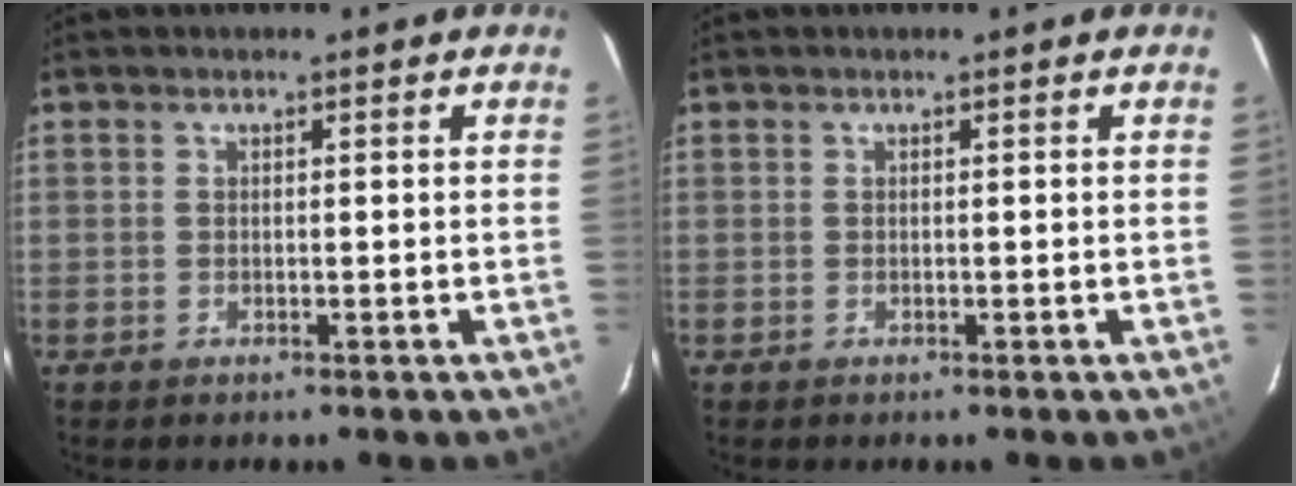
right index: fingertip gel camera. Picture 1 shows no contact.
{"total": 0.0}